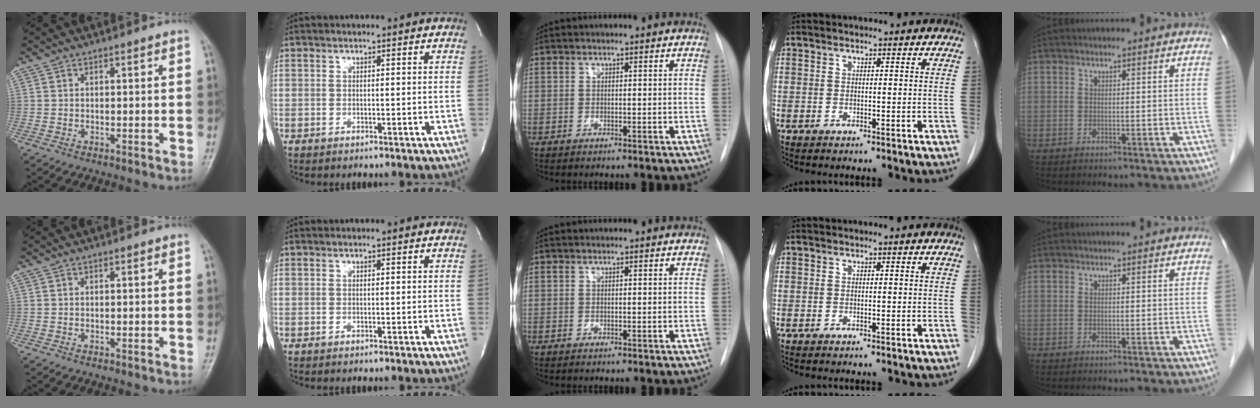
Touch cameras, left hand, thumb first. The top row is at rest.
{}